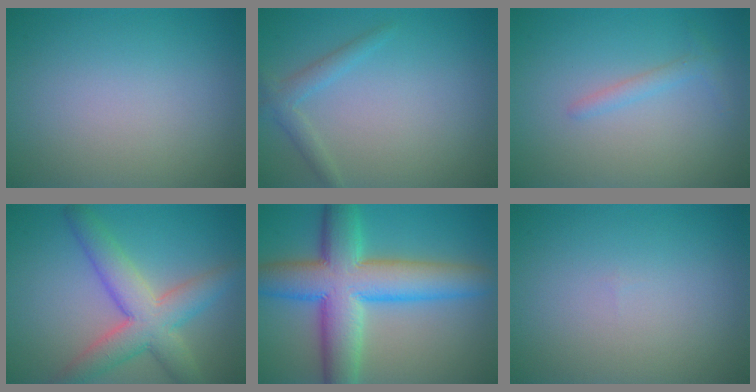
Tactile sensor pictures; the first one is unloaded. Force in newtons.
{"total": 1.7, "press": 1.7, "slide": 0.1}
{"total": 1.3, "press": 1.3, "slide": 0.1}
{"total": 6.5, "press": 6.4, "slide": 0.3}
{"total": 10.5, "press": 10.5, "slide": 0.3}
{"total": 0.0}